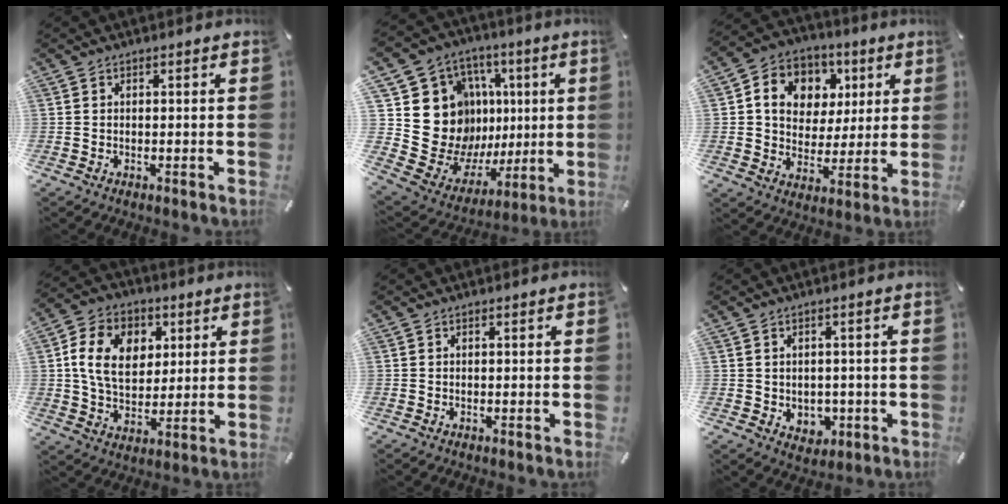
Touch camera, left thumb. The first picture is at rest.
{"total": 22.3, "force": [3.6, 19.3, 10.4], "torque": [-0.158, -0.048, 0.115]}
{"total": 11.6, "force": [3.4, 10.1, 4.5], "torque": [-0.077, -0.007, 0.066]}
{"total": 13.4, "force": [3.3, 10.2, 8.1], "torque": [-0.153, 0.015, 0.059]}
{"total": 0.0}
{"total": 3.8, "force": [0.2, 3.6, 1.1], "torque": [0.000, -0.002, 0.002]}